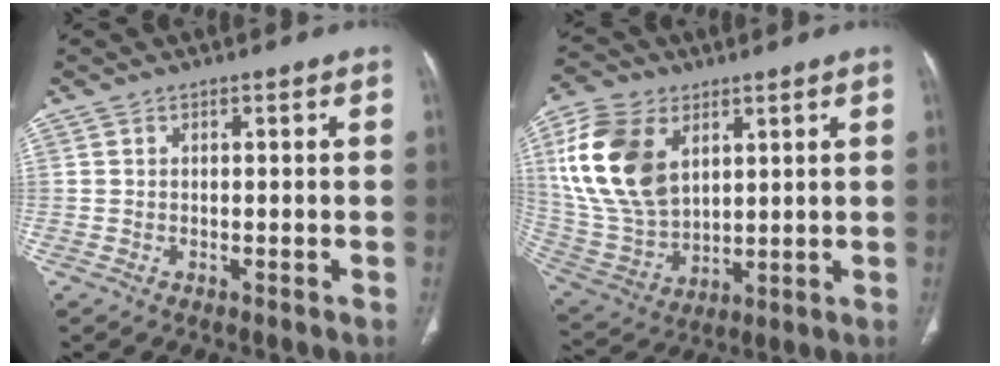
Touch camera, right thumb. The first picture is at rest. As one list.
[{"total": 18.5, "force": [6.1, 11.8, 12.8], "torque": [-0.246, -0.017, 0.129]}]